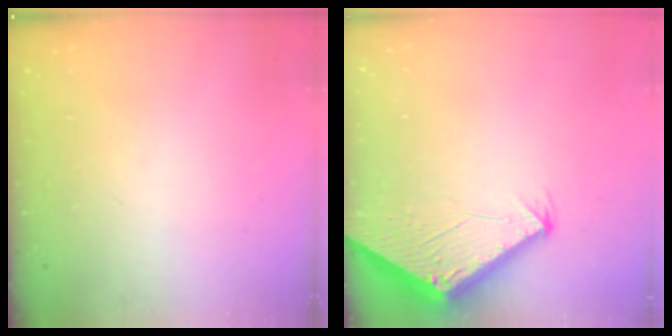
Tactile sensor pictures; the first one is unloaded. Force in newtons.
{"total": 2.8, "press": 2.8, "slide": 0.1}